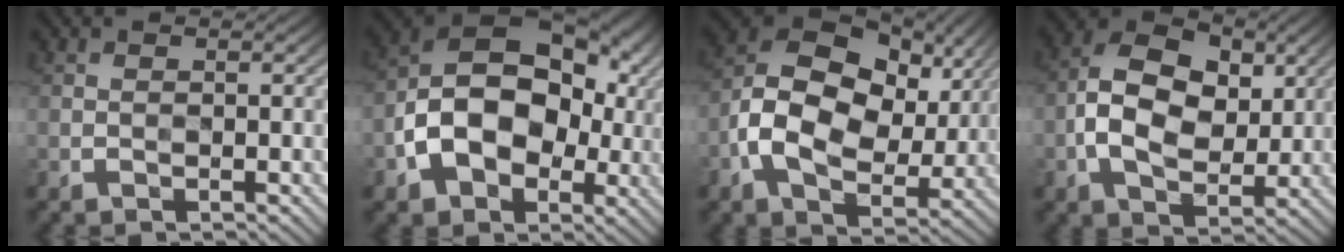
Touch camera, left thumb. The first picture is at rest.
{"total": 15.0, "force": [-2.1, 10.3, 10.7], "torque": [-0.165, 0.007, -0.043]}
{"total": 14.2, "force": [0.8, 10.0, 10.0], "torque": [-0.198, 0.005, 0.012]}
{"total": 9.7, "force": [0.8, 6.9, 6.8], "torque": [-0.136, 0.014, 0.007]}